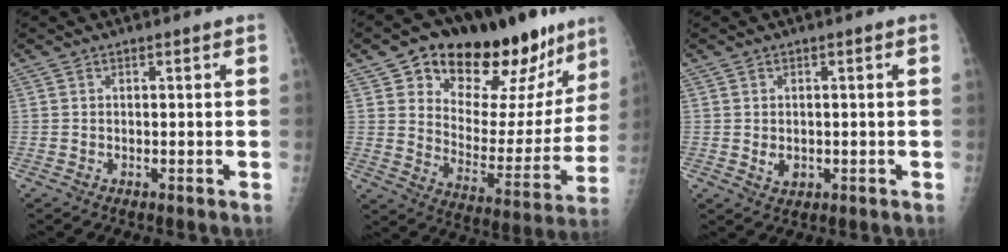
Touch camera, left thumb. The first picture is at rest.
{"total": 26.7, "force": [17.0, 12.6, 16.2], "torque": [-0.188, -0.060, 0.258]}
{"total": 2.5, "force": [-0.2, 2.0, 1.6], "torque": [-0.019, -0.002, 0.004]}